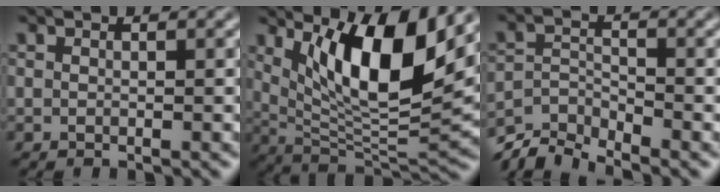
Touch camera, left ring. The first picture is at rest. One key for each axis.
{"total": 10.1, "fx": 4.2, "fy": 2.8, "fz": 8.8, "tx": -0.142, "ty": -0.019, "tz": 0.079}
{"total": 4.7, "fx": -4.4, "fy": 1.2, "fz": 1.3, "tx": -0.018, "ty": -0.007, "tz": -0.091}